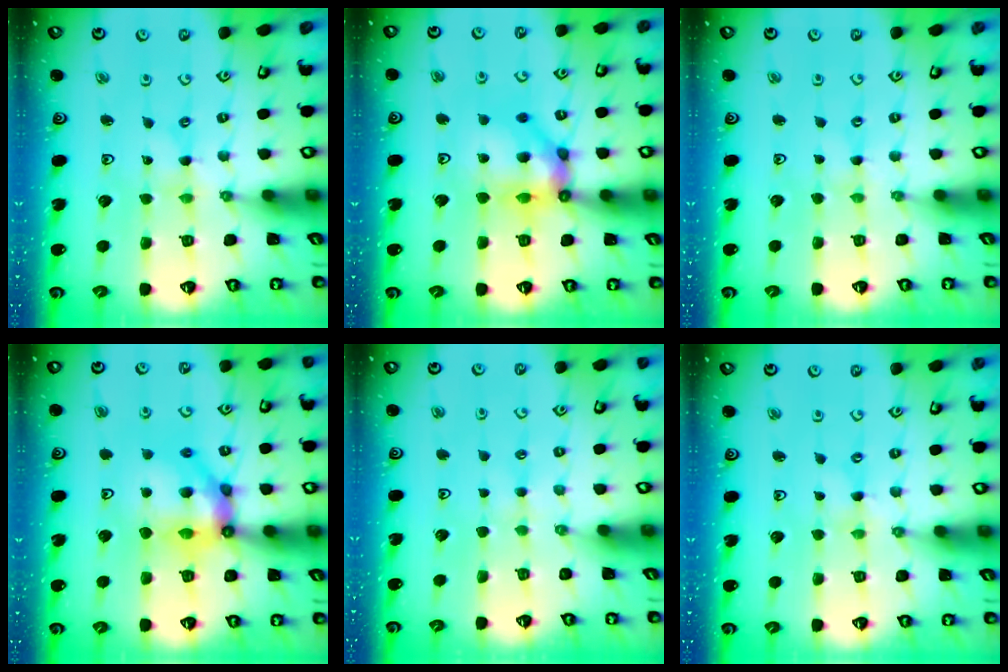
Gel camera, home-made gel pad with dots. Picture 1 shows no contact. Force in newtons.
{"total": 13.7, "press": 13.6, "slide": 1.8}
{"total": 0.0}
{"total": 13.5, "press": 13.4, "slide": 1.5}
{"total": 1.1, "press": 1.1, "slide": 0.3}
{"total": 0.0}